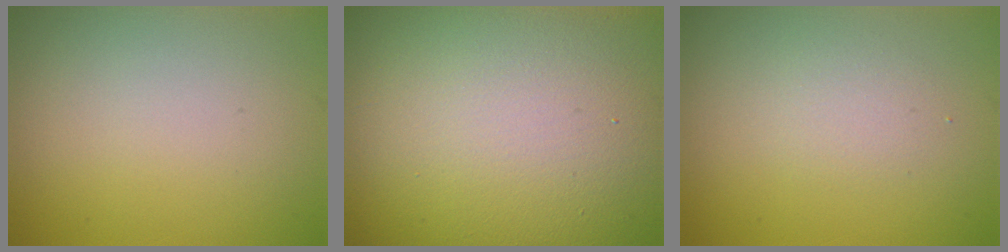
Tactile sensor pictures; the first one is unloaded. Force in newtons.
{"total": 25.6, "press": 25.6, "slide": 1.1}
{"total": 1.5, "press": 1.5, "slide": 0.1}